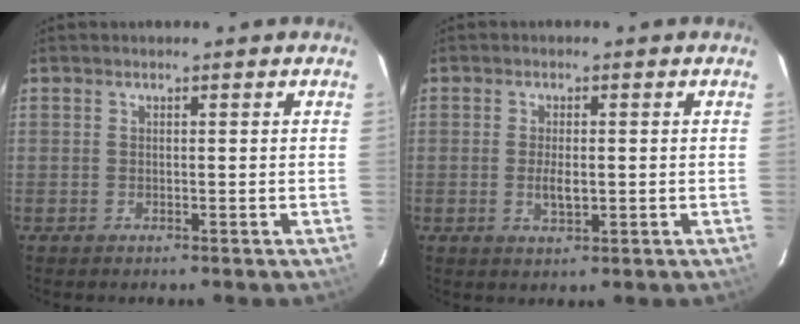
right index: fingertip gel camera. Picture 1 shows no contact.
{"total": 3.3, "force": [-0.4, 1.4, 2.9], "torque": [-0.052, -0.006, -0.005]}